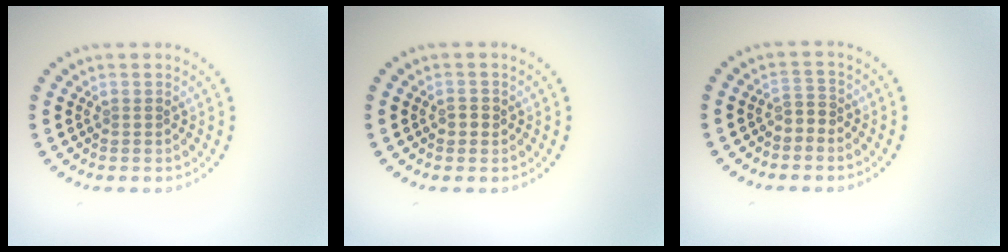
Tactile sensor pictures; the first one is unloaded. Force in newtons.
{"total": 0.9, "press": 0.9, "slide": 0.2}
{"total": 1.2, "press": 0.8, "slide": 0.9}